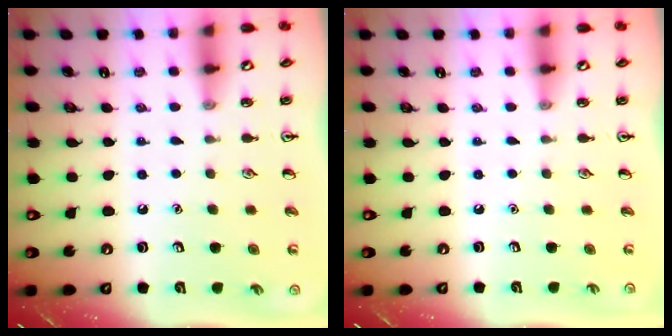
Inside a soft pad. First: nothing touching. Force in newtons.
{"total": 0.0}